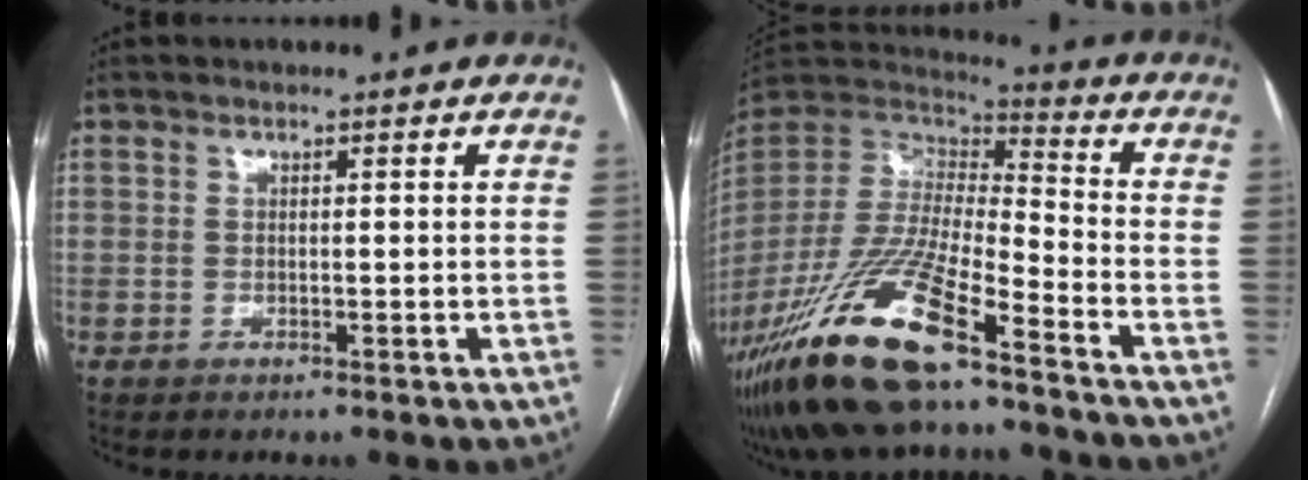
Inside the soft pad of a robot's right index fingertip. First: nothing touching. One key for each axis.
{"total": 23.2, "fx": -15.1, "fy": 4.3, "fz": 17.0, "tx": -0.383, "ty": -0.053, "tz": -0.285}